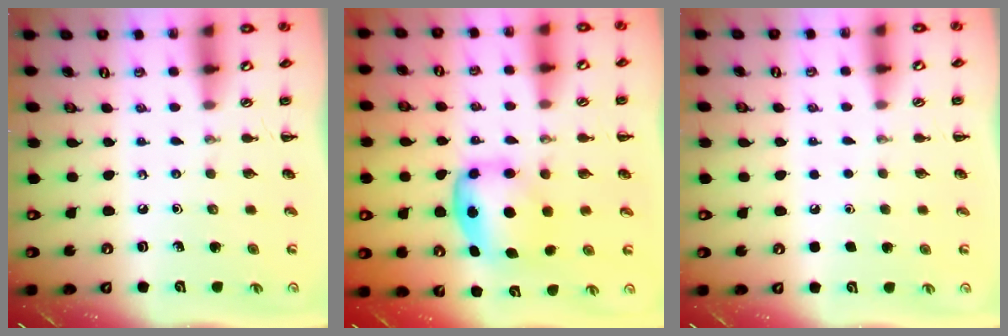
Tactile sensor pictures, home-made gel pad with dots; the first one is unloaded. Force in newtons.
{"total": 6.1, "press": 6.0, "slide": 0.8}
{"total": 1.6, "press": 1.6, "slide": 0.1}